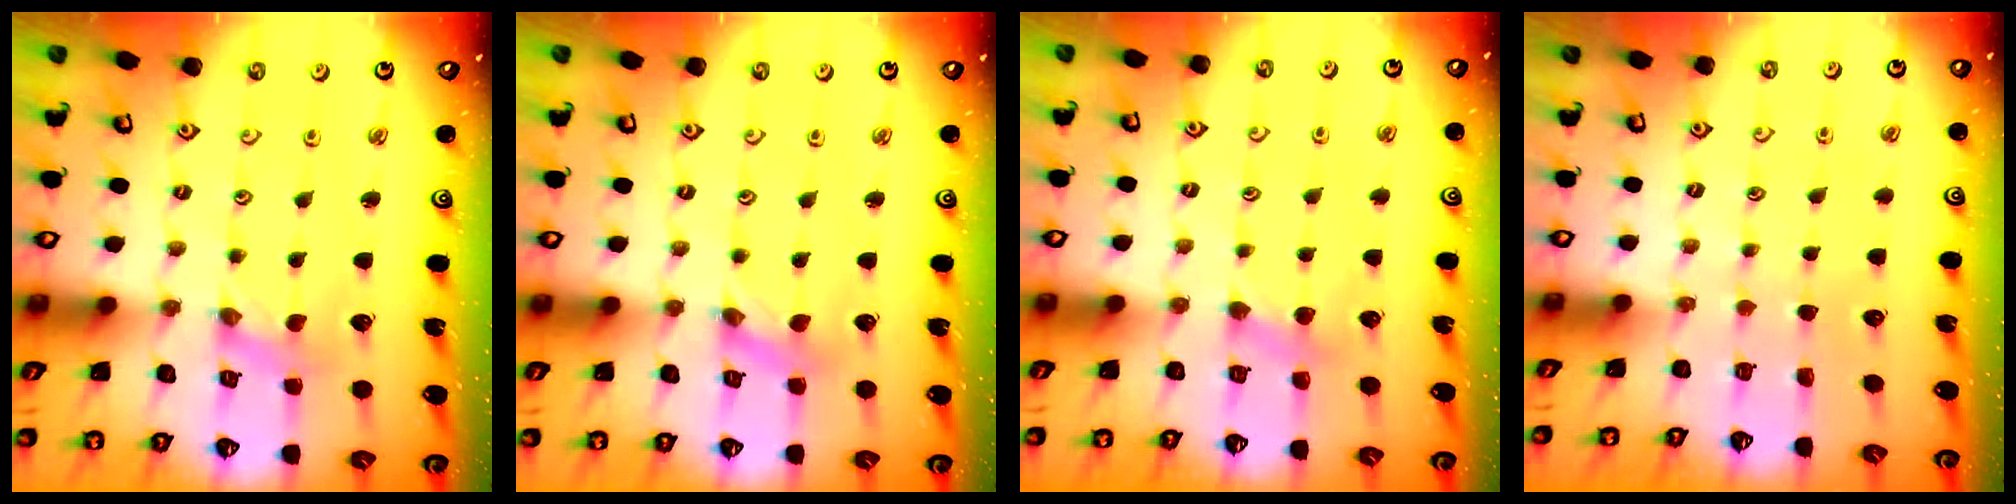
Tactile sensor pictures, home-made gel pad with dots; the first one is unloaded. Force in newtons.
{"total": 1.6, "press": 1.6, "slide": 0.3}
{"total": 4.2, "press": 4.2, "slide": 0.6}
{"total": 0.0}